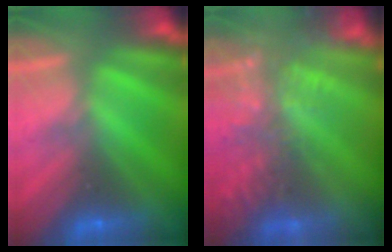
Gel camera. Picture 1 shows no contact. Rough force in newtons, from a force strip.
{"total": 7.8}